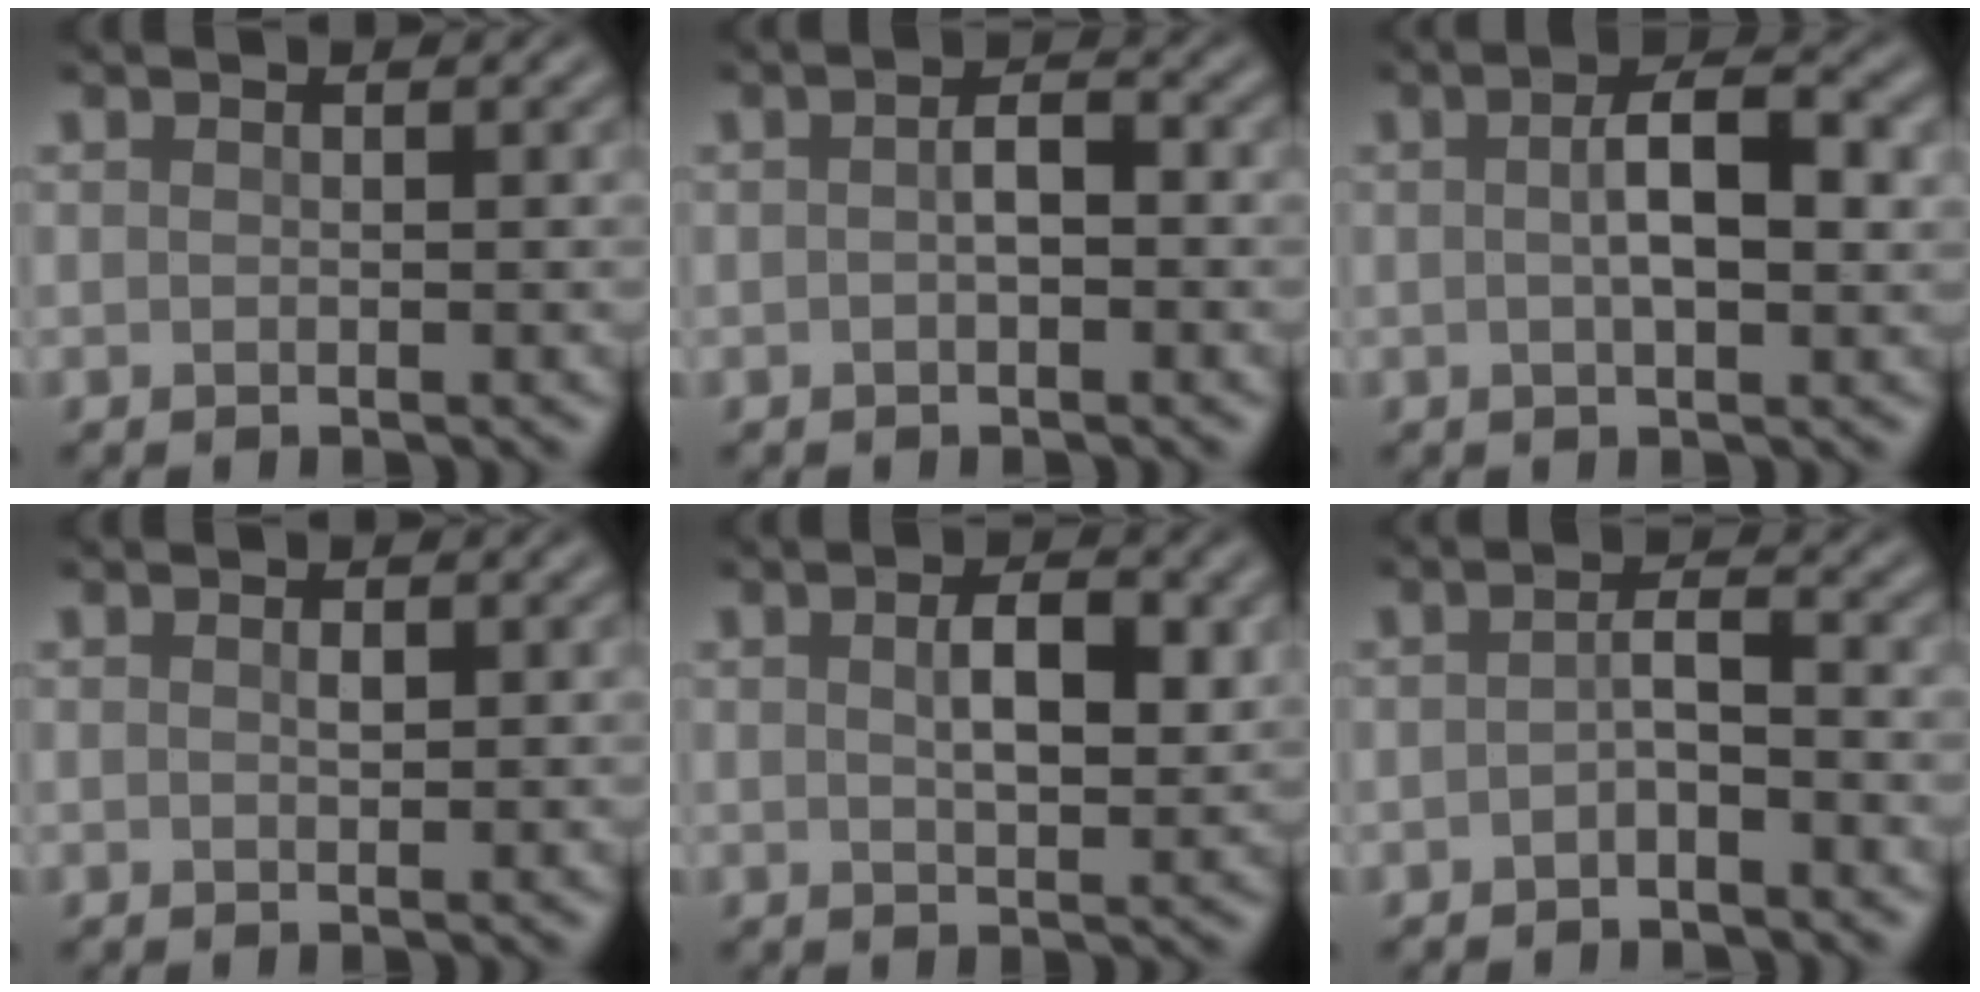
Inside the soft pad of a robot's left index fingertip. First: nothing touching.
{"total": 1.8, "force": [-0.2, 0.7, 1.6], "torque": [-0.029, 0.005, -0.006]}
{"total": 4.9, "force": [0.5, 1.7, 4.6], "torque": [-0.080, 0.005, 0.005]}
{"total": 0.7, "force": [0.2, 0.3, 0.6], "torque": [-0.010, 0.001, 0.003]}
{"total": 4.2, "force": [0.9, 1.9, 3.6], "torque": [-0.065, 0.000, 0.018]}
{"total": 1.7, "force": [-0.8, 0.5, 1.4], "torque": [-0.028, 0.005, -0.018]}